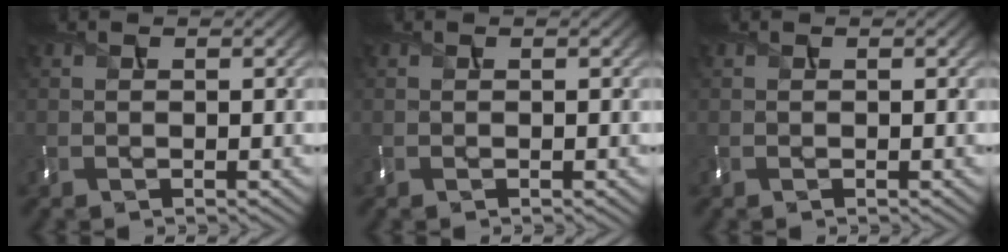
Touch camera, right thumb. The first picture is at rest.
{"total": 0.0}
{"total": 0.0}